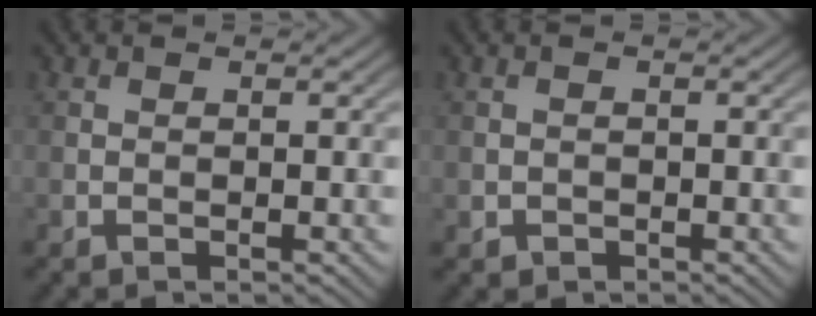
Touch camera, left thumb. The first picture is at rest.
{"total": 1.0, "force": [-0.4, 0.9, 0.2], "torque": [-0.001, -0.006, -0.008]}